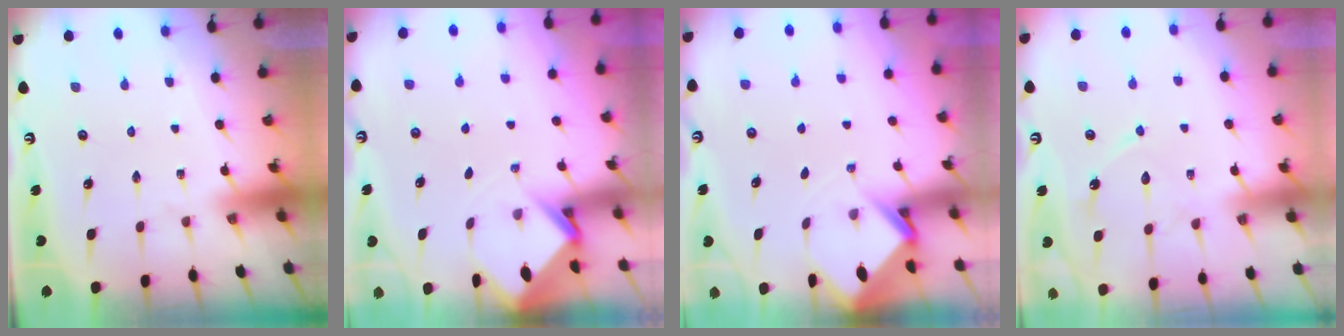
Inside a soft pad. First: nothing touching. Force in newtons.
{"total": 2.9, "press": 2.9, "slide": 0.2}
{"total": 2.9, "press": 2.9, "slide": 0.2}
{"total": 9.9, "press": 9.9, "slide": 0.7}